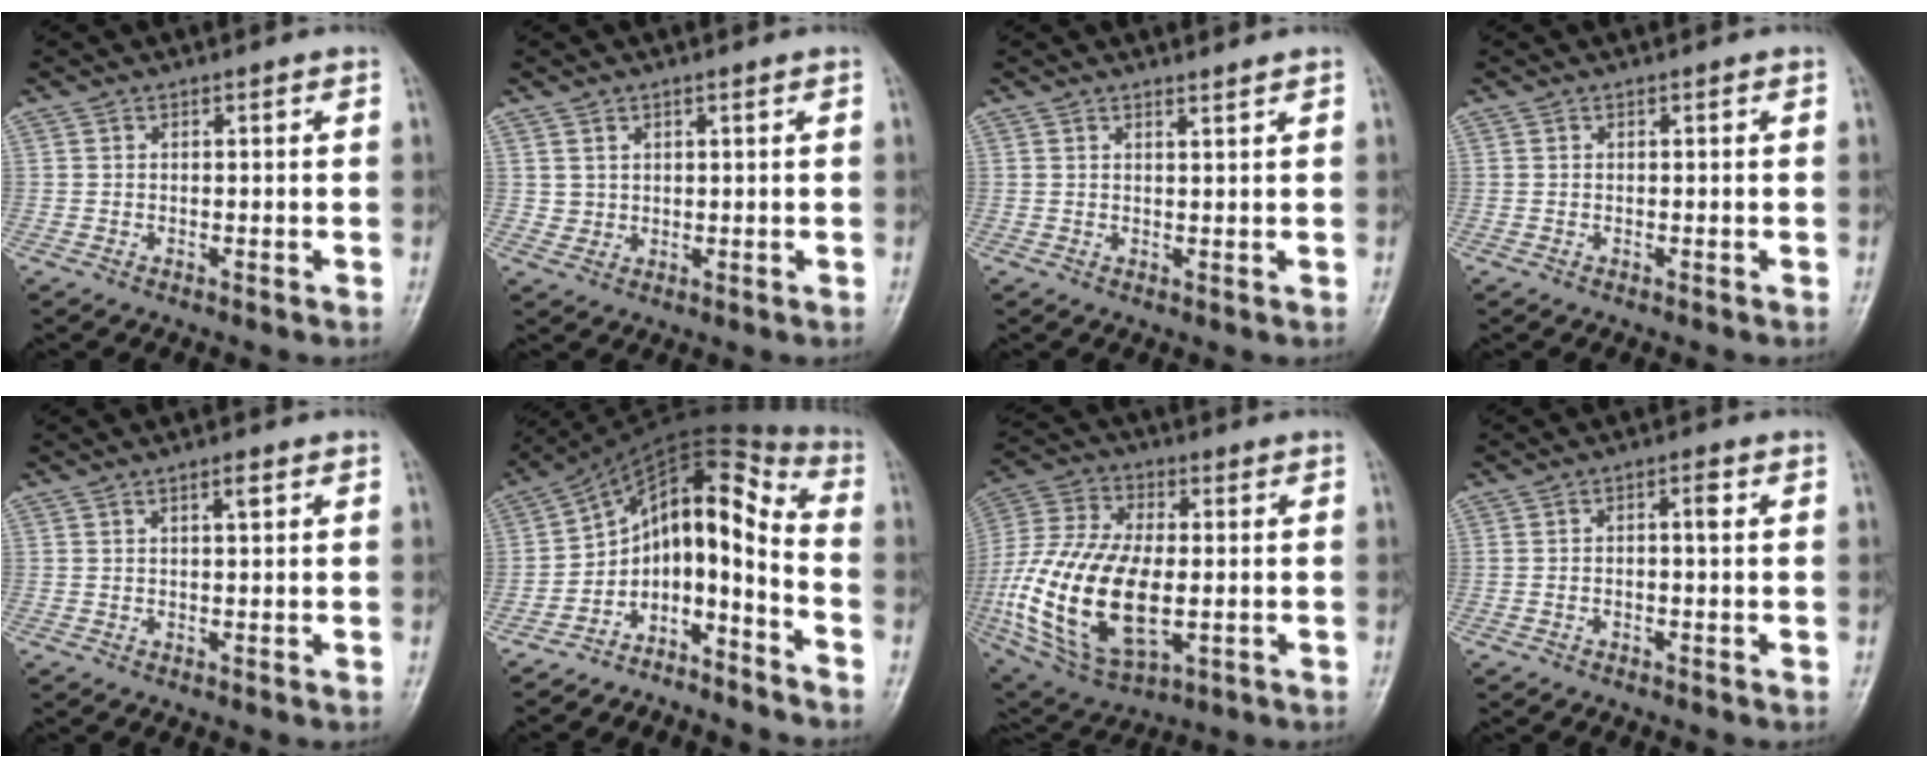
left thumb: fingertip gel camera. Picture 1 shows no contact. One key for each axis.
{"total": 2.1, "fx": 1.2, "fy": 1.7, "fz": 0.2, "tx": 0.013, "ty": -0.009, "tz": 0.020}
{"total": 1.1, "fx": 1.0, "fy": -0.3, "fz": 0.3, "tx": -0.010, "ty": -0.014, "tz": 0.018}
{"total": 0.0}
{"total": 1.7, "fx": 0.8, "fy": 0.4, "fz": 1.4, "tx": -0.020, "ty": -0.001, "tz": 0.012}
{"total": 11.6, "fx": -6.7, "fy": 4.9, "fz": 8.2, "tx": -0.108, "ty": 0.122, "tz": -0.118}
{"total": 22.9, "fx": -2.8, "fy": 12.3, "fz": 19.1, "tx": -0.397, "ty": -0.004, "tz": -0.036}
{"total": 2.1, "fx": 0.0, "fy": 0.6, "fz": 2.0, "tx": -0.033, "ty": 0.011, "tz": 0.000}